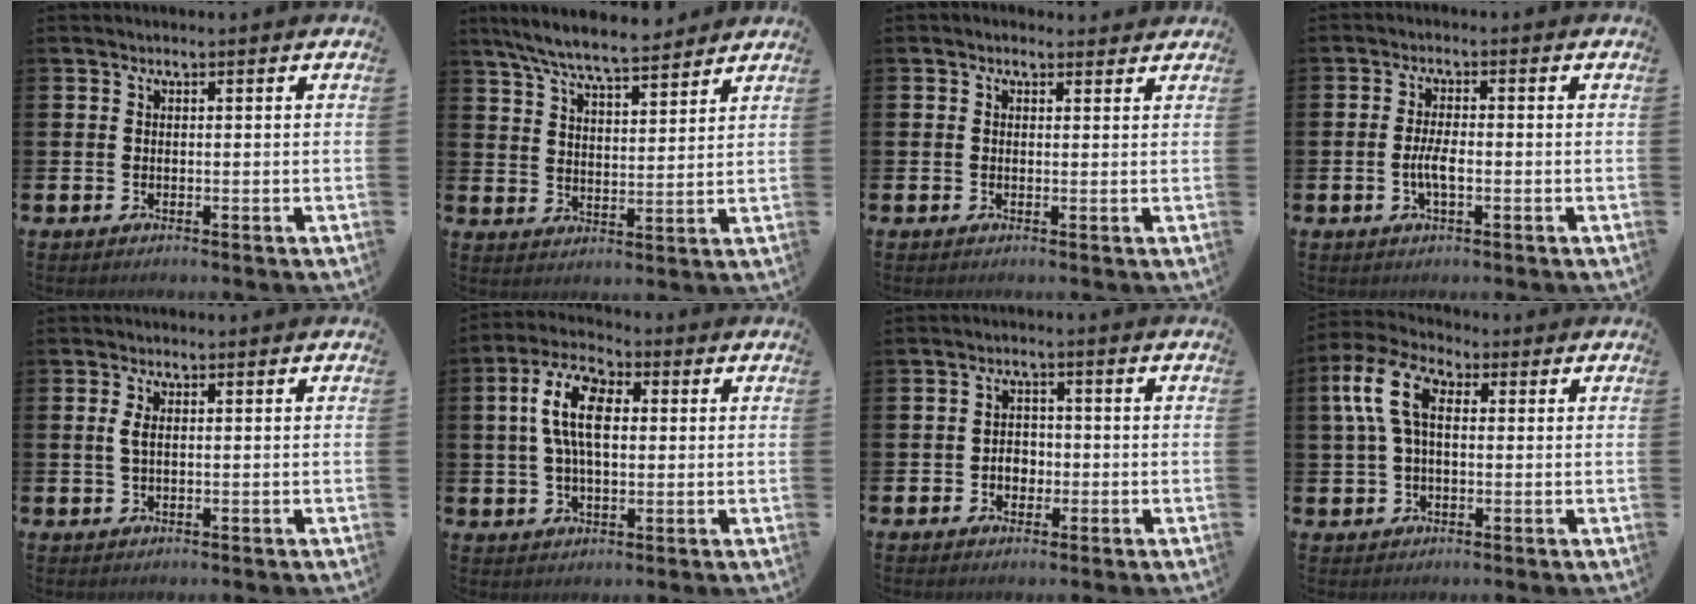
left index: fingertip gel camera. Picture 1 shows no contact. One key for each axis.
{"total": 7.6, "fx": 7.1, "fy": 0.8, "fz": 2.5, "tx": -0.078, "ty": -0.031, "tz": 0.129}
{"total": 0.9, "fx": 0.6, "fy": 0.6, "fz": 0.2, "tx": 0.003, "ty": 0.005, "tz": 0.008}
{"total": 3.1, "fx": -0.8, "fy": 1.0, "fz": 2.8, "tx": -0.055, "ty": -0.001, "tz": -0.018}
{"total": 1.8, "fx": 0.5, "fy": 0.8, "fz": 1.5, "tx": -0.032, "ty": 0.006, "tz": 0.007}
{"total": 8.5, "fx": 2.2, "fy": 4.6, "fz": 6.9, "tx": -0.146, "ty": 0.009, "tz": 0.036}
{"total": 1.7, "fx": -0.5, "fy": 1.5, "fz": 0.7, "tx": -0.005, "ty": 0.001, "tz": -0.014}
{"total": 8.5, "fx": 3.1, "fy": 5.0, "fz": 6.1, "tx": -0.151, "ty": 0.011, "tz": 0.054}